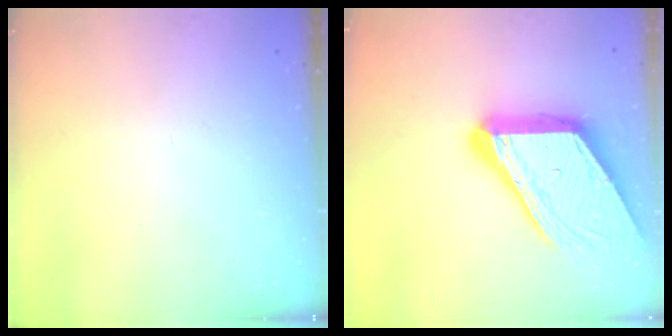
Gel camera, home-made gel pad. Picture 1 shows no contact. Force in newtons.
{"total": 22.4, "press": 22.2, "slide": 2.6}